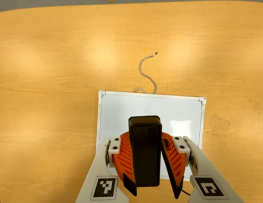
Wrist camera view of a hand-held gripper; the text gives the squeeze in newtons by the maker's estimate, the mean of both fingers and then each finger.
{"total": 9.9, "left": 10.0, "right": 9.8}